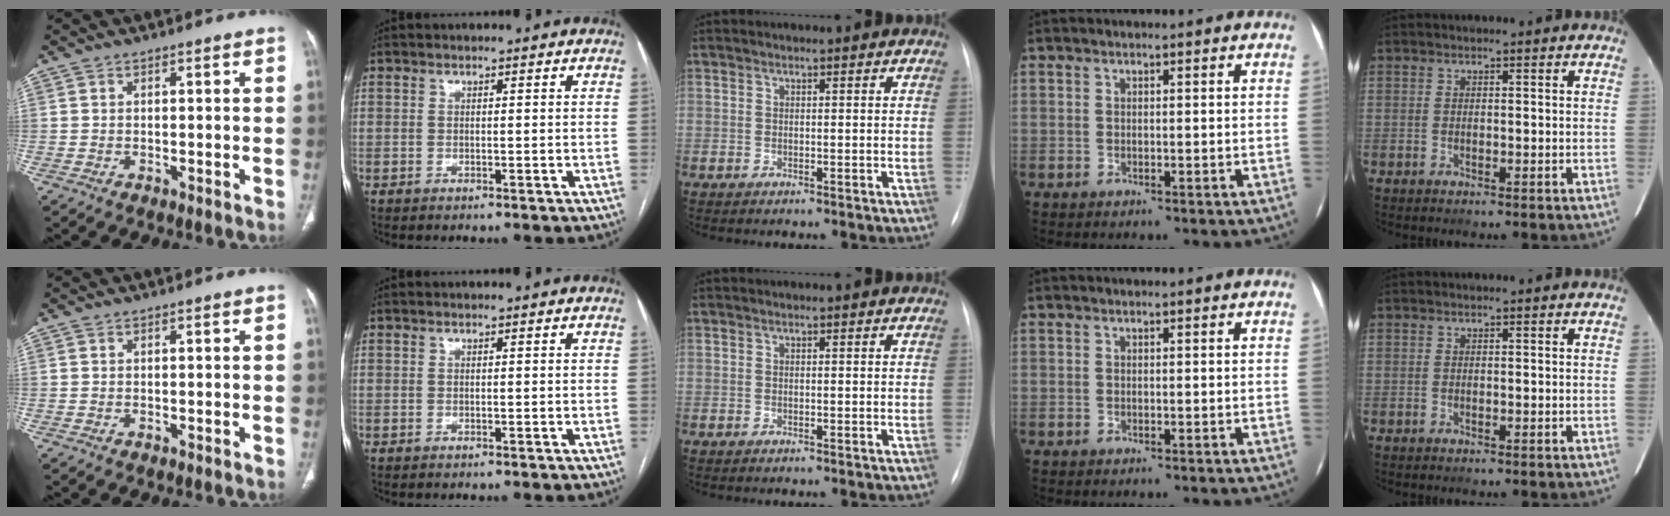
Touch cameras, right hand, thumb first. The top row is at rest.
{}